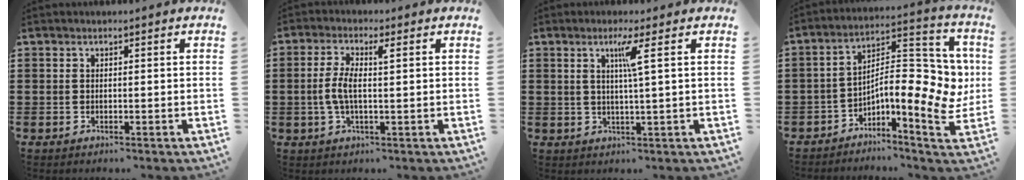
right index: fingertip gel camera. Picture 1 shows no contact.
{"total": 4.5, "force": [0.1, 1.0, 4.3], "torque": [-0.097, -0.001, -0.008]}
{"total": 4.0, "force": [1.4, -0.5, 3.7], "torque": [-0.074, -0.004, 0.019]}
{"total": 11.1, "force": [0.0, 4.1, 10.3], "torque": [-0.150, -0.026, -0.007]}